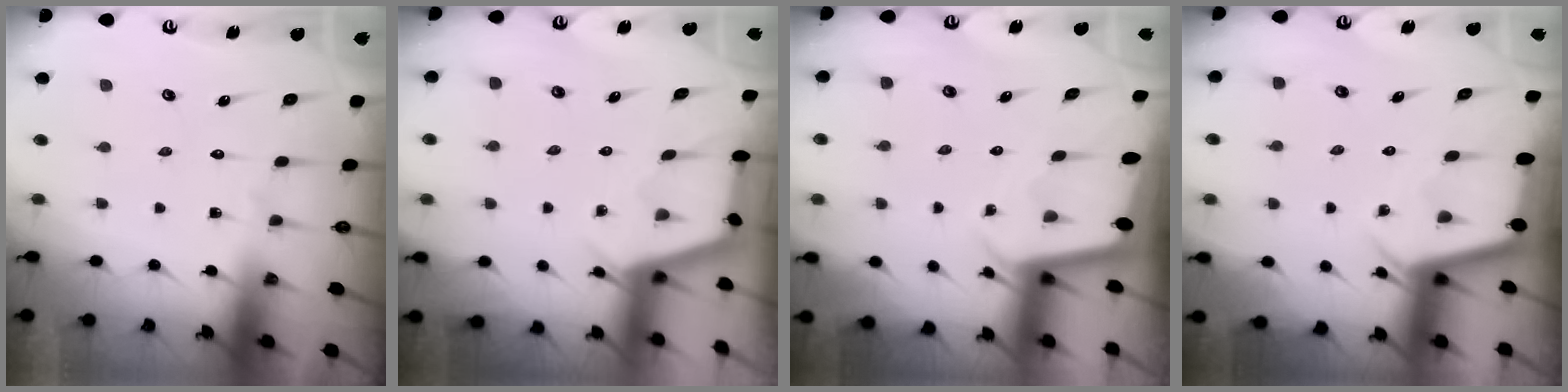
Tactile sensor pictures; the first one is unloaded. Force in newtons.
{"total": 2.9, "press": 2.8, "slide": 0.3}
{"total": 1.8, "press": 1.8, "slide": 0.1}
{"total": 2.9, "press": 2.8, "slide": 0.3}